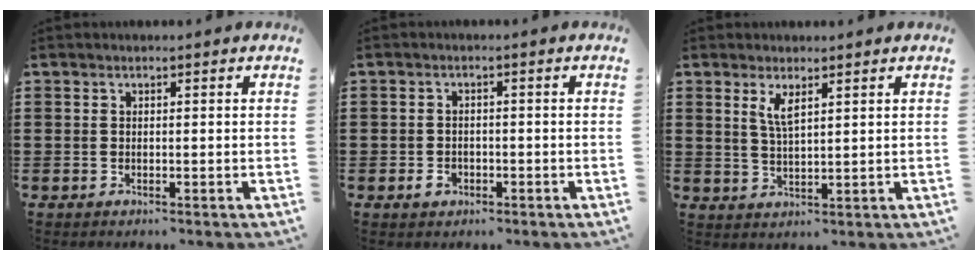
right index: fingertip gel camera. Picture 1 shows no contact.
{"total": 1.9, "force": [-0.9, 1.4, 0.9], "torque": [-0.021, 0.001, -0.018]}
{"total": 3.2, "force": [1.9, 0.9, 2.5], "torque": [-0.053, 0.004, 0.032]}